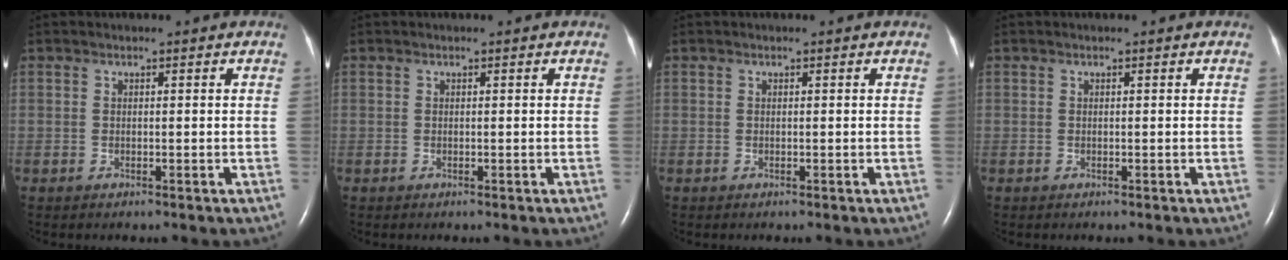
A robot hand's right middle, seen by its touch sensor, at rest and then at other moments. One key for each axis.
{"total": 0.0}
{"total": 0.0}
{"total": 0.0}